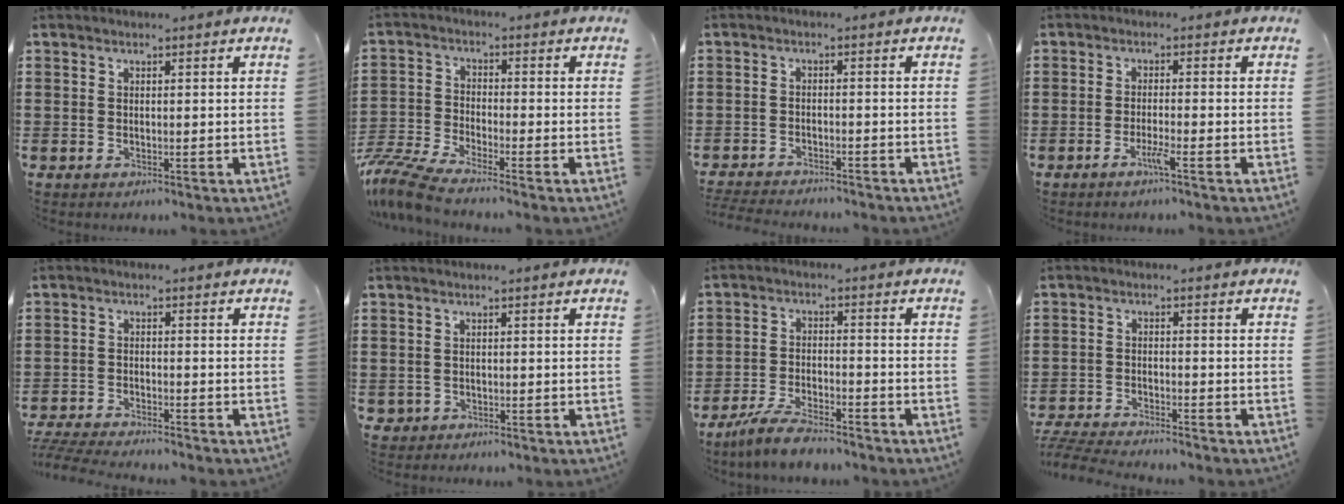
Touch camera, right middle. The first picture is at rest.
{"total": 6.3, "force": [-5.4, 0.6, 3.0], "torque": [-0.096, -0.020, -0.115]}
{"total": 3.1, "force": [-3.1, 0.2, 0.3], "torque": [-0.015, -0.003, -0.067]}
{"total": 2.7, "force": [-1.7, -0.3, 2.0], "torque": [-0.042, -0.006, -0.033]}
{"total": 3.9, "force": [-3.9, 0.0, 0.8], "torque": [-0.035, -0.011, -0.086]}
{"total": 0.9, "force": [-0.6, 0.6, 0.1], "torque": [-0.005, 0.002, -0.014]}
{"total": 5.7, "force": [-5.1, 0.9, 2.4], "torque": [-0.051, 0.001, -0.099]}
{"total": 4.4, "force": [-4.3, 0.2, 0.7], "torque": [-0.034, -0.007, -0.095]}